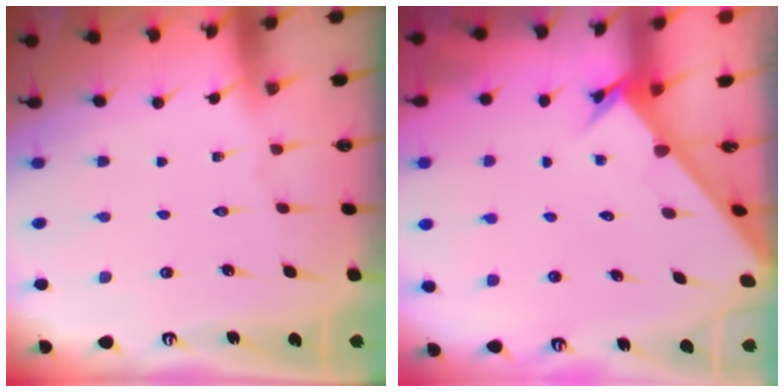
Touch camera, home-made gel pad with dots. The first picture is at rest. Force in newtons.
{"total": 2.7, "press": 2.7, "slide": 0.2}